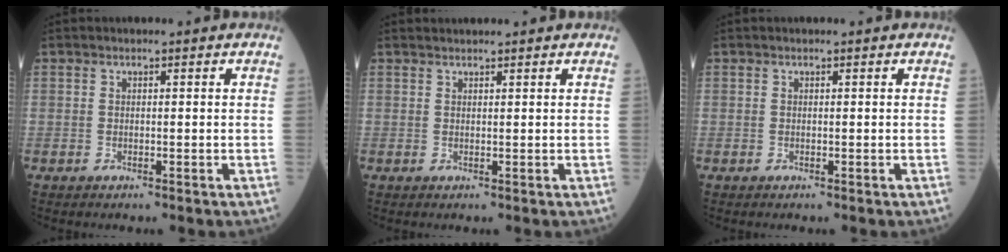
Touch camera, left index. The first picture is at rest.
{"total": 2.3, "force": [2.2, 0.2, 0.5], "torque": [-0.009, 0.022, 0.036]}
{"total": 0.0}